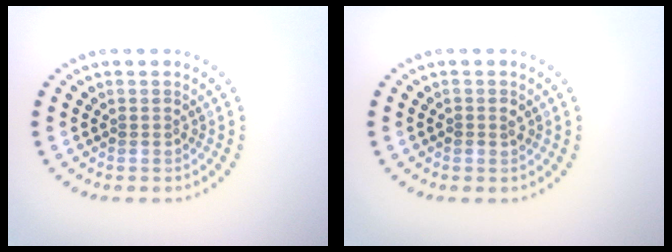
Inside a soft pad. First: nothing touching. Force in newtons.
{"total": 0.9, "press": 0.9, "slide": 0.2}